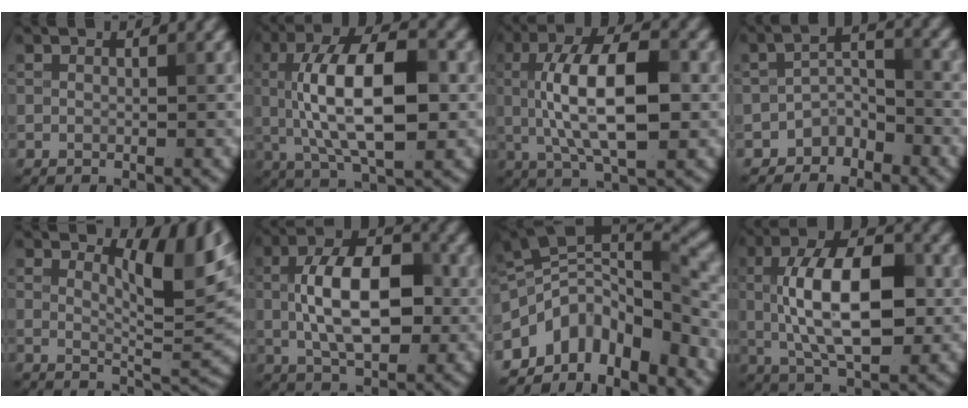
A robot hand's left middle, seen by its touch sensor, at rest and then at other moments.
{"total": 10.3, "force": [0.4, 4.3, 9.4], "torque": [-0.161, 0.014, 0.007]}
{"total": 9.4, "force": [0.4, 3.7, 8.6], "torque": [-0.151, 0.011, 0.006]}
{"total": 2.9, "force": [-2.4, 1.4, 0.8], "torque": [-0.008, 0.014, -0.046]}
{"total": 6.1, "force": [3.4, 1.7, 4.8], "torque": [-0.068, -0.005, 0.054]}
{"total": 8.7, "force": [0.1, 4.5, 7.4], "torque": [-0.135, 0.008, -0.003]}
{"total": 8.5, "force": [-5.1, 4.1, 5.5], "torque": [-0.068, 0.006, -0.100]}
{"total": 9.8, "force": [0.3, 4.6, 8.6], "torque": [-0.148, 0.010, 0.004]}